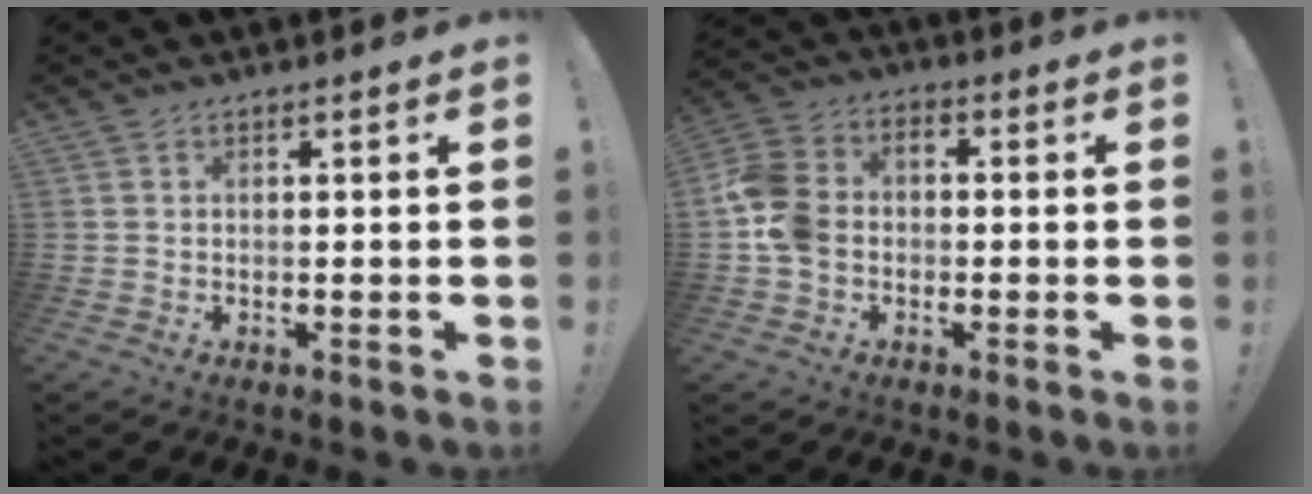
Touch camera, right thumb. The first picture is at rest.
{"total": 10.7, "force": [-2.9, 8.1, 6.2], "torque": [-0.130, 0.025, -0.054]}